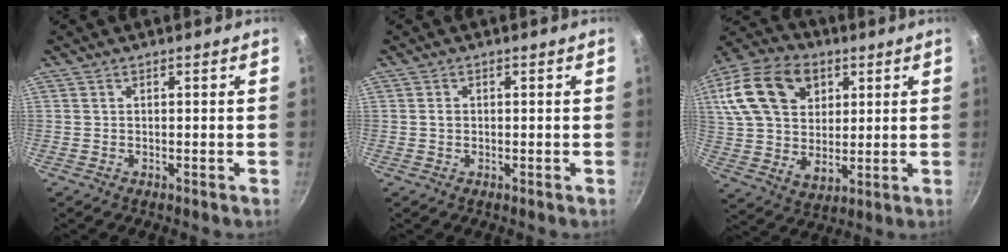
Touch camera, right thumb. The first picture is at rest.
{"total": 1.1, "force": [0.0, 0.9, 0.6], "torque": [-0.007, 0.004, -0.001]}
{"total": 22.7, "force": [7.8, 16.2, 13.9], "torque": [-0.248, 0.004, 0.135]}